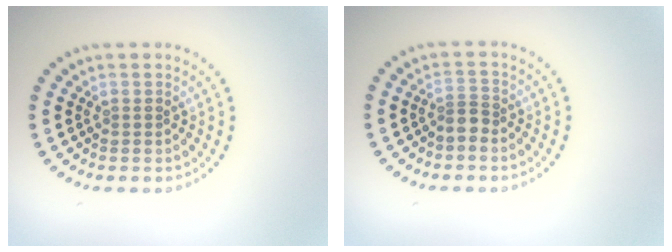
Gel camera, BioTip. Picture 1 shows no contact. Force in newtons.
{"total": 1.2, "press": 0.9, "slide": 0.8}